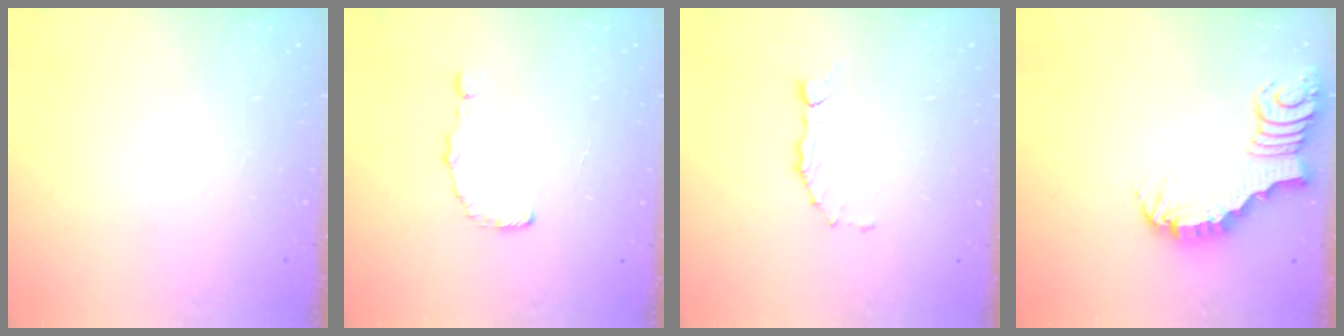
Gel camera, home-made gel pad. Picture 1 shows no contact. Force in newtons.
{"total": 2.0, "press": 2.0, "slide": 0.1}
{"total": 1.6, "press": 1.6, "slide": 0.3}
{"total": 3.5, "press": 3.5, "slide": 0.4}